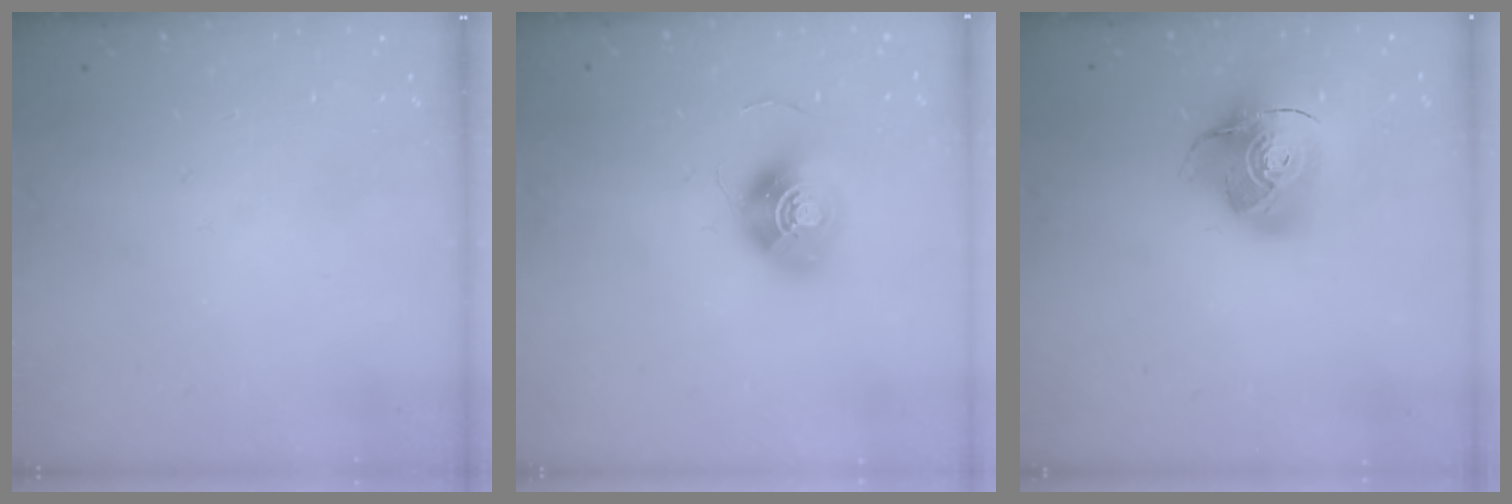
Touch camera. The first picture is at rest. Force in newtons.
{"total": 12.7, "press": 12.7, "slide": 0.5}
{"total": 13.7, "press": 13.6, "slide": 1.6}